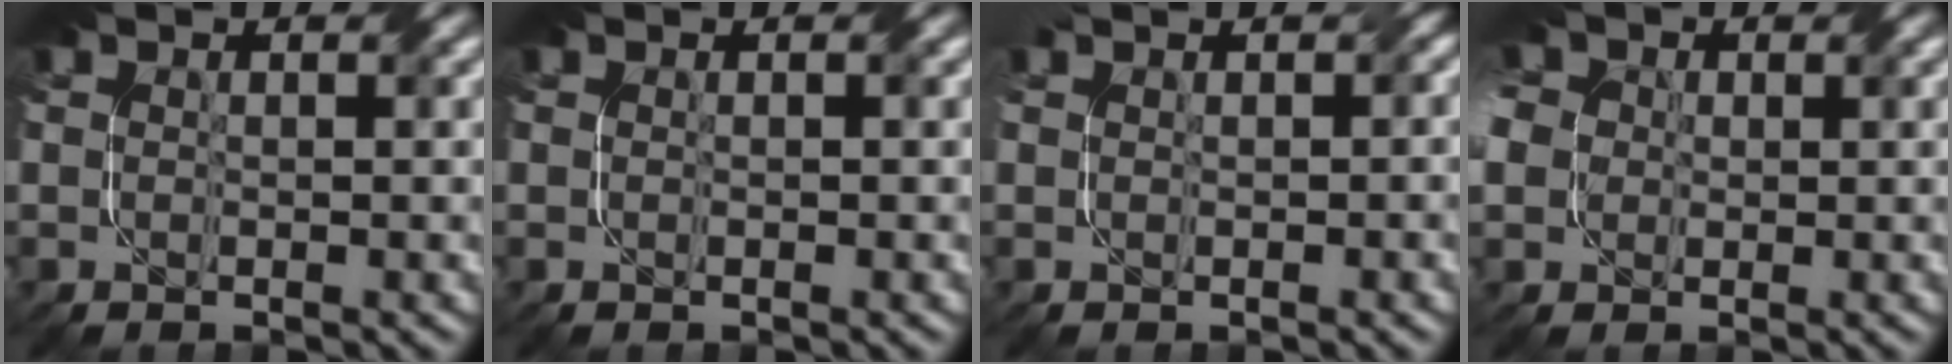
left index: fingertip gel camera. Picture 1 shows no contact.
{"total": 0.0}
{"total": 1.7, "force": [0.4, 0.8, 1.5], "torque": [-0.012, 0.003, 0.002]}
{"total": 8.0, "force": [0.3, 7.0, 3.9], "torque": [-0.091, 0.018, -0.038]}